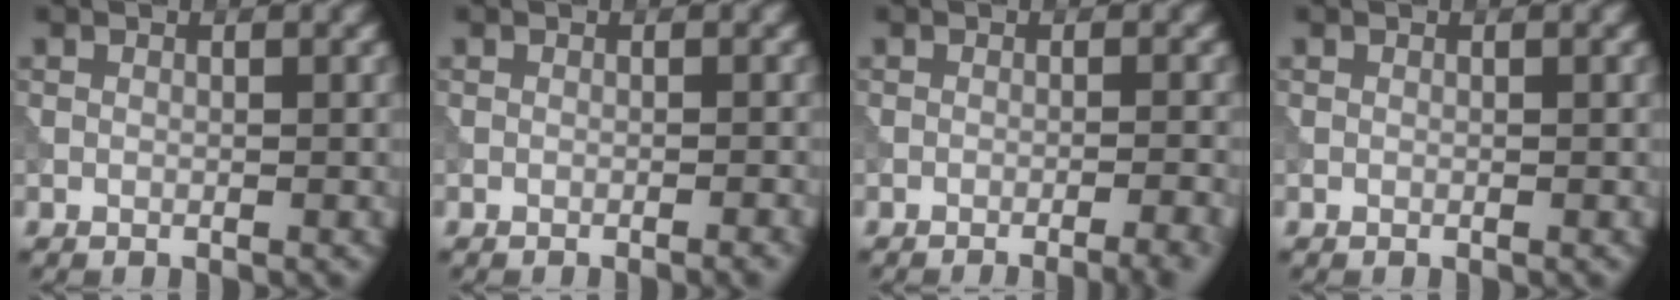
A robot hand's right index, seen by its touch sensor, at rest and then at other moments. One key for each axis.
{"total": 1.0, "fx": -0.5, "fy": 0.2, "fz": 0.8, "tx": -0.006, "ty": 0.004, "tz": -0.011}
{"total": 4.5, "fx": -3.0, "fy": 1.2, "fz": 3.2, "tx": -0.029, "ty": 0.014, "tz": -0.037}
{"total": 0.0}